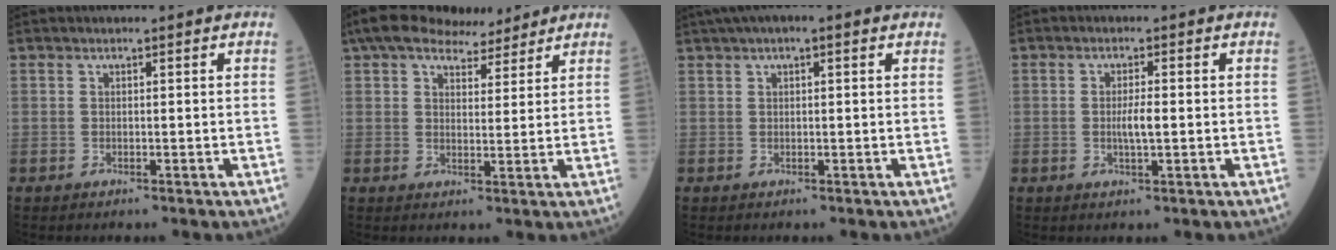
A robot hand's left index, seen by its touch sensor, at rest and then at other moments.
{"total": 11.4, "force": [9.7, 3.5, 4.9], "torque": [-0.072, 0.029, 0.143]}
{"total": 5.9, "force": [3.6, 1.3, 4.5], "torque": [-0.076, 0.036, 0.053]}
{"total": 2.8, "force": [-0.5, 0.3, 2.7], "torque": [-0.052, -0.005, -0.009]}